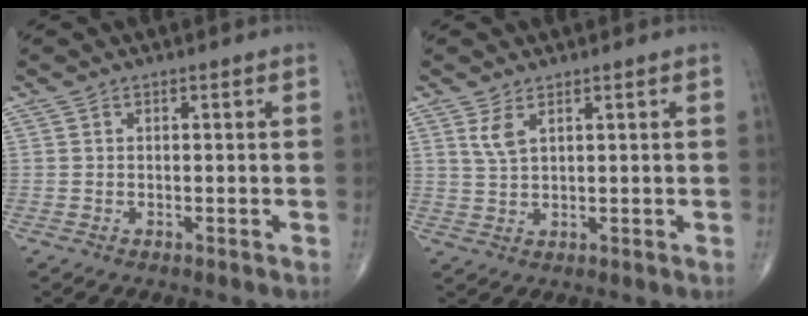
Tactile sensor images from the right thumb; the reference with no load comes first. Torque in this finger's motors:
{"motor_torque": [-0.37, 0.32, 0.42, 0.22, 0.00]}